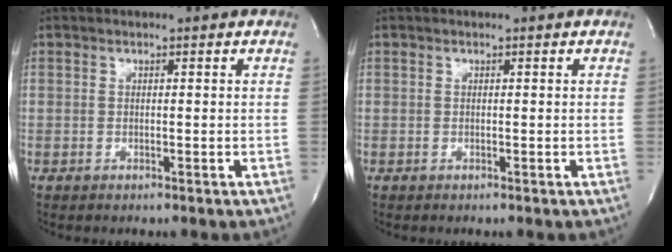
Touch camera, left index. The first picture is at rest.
{"total": 0.0}